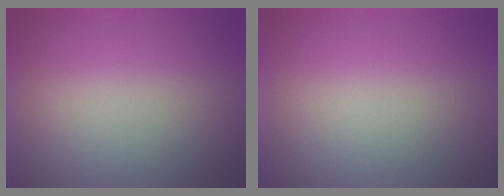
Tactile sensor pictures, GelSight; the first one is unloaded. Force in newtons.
{"total": 0.0}